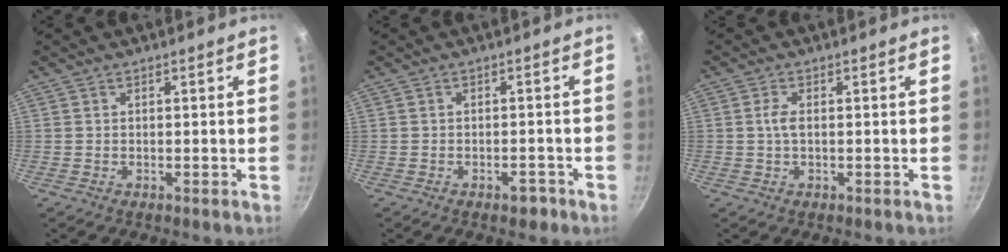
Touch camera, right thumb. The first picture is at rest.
{"total": 2.6, "force": [-1.7, 1.3, 1.5], "torque": [-0.013, 0.020, -0.013]}
{"total": 2.1, "force": [-0.1, 1.0, 1.9], "torque": [-0.042, 0.005, -0.004]}